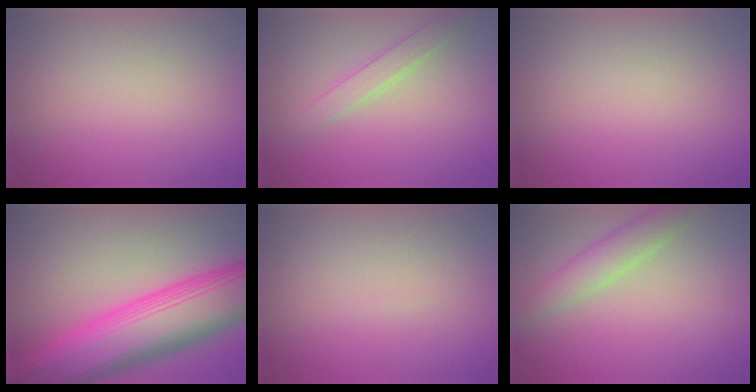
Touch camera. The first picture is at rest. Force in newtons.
{"total": 2.0, "press": 2.0, "slide": 0.1}
{"total": 0.0}
{"total": 12.4, "press": 12.4, "slide": 0.2}
{"total": 0.0}
{"total": 3.4, "press": 3.4, "slide": 0.2}